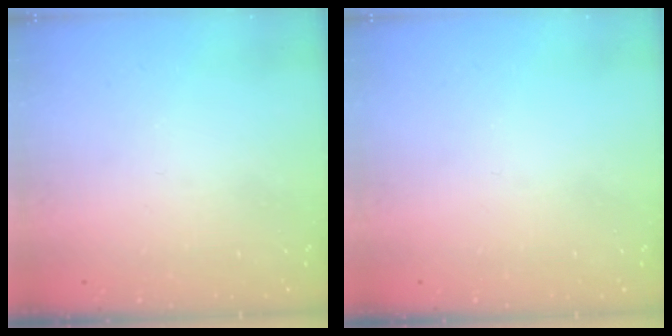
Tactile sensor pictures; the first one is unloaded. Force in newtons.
{"total": 0.0}